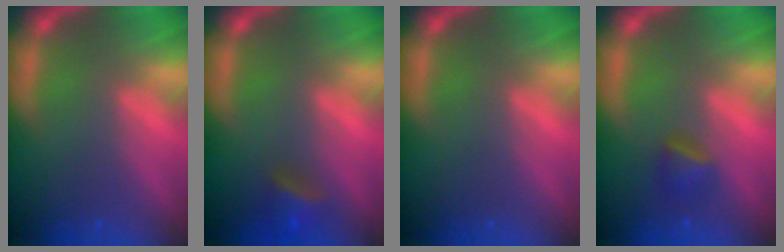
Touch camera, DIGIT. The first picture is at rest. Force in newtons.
{"total": 2.9}
{"total": 0.0}
{"total": 1.9}